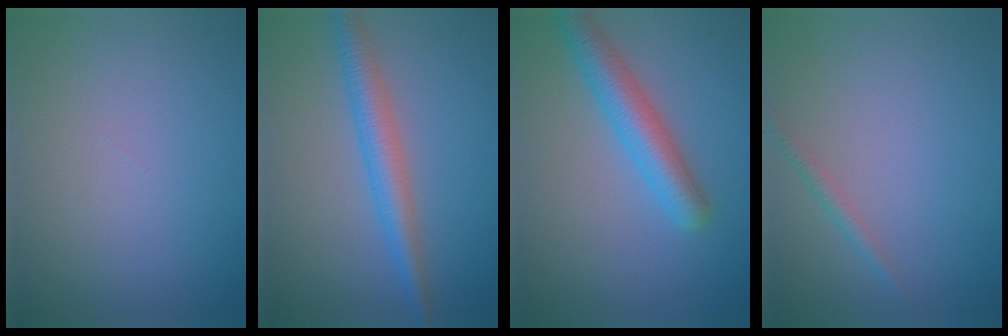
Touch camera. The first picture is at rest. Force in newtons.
{"total": 3.7, "press": 3.7, "slide": 0.0}
{"total": 4.5, "press": 4.5, "slide": 0.2}
{"total": 1.1, "press": 1.1, "slide": 0.1}